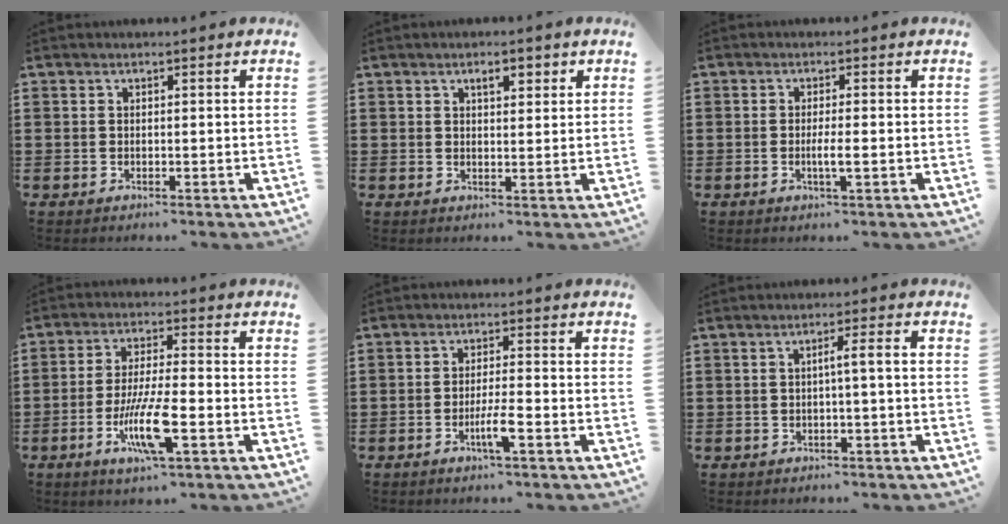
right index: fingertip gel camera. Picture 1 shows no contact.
{"total": 2.5, "force": [1.2, 0.9, 2.1], "torque": [-0.036, 0.002, 0.017]}
{"total": 2.5, "force": [-0.7, 0.2, 2.4], "torque": [-0.042, -0.002, -0.013]}
{"total": 9.3, "force": [-3.4, 1.8, 8.4], "torque": [-0.167, -0.010, -0.064]}
{"total": 4.0, "force": [-1.9, 0.2, 3.5], "torque": [-0.066, -0.006, -0.034]}
{"total": 2.5, "force": [-0.5, -0.3, 2.5], "torque": [-0.043, -0.004, -0.013]}